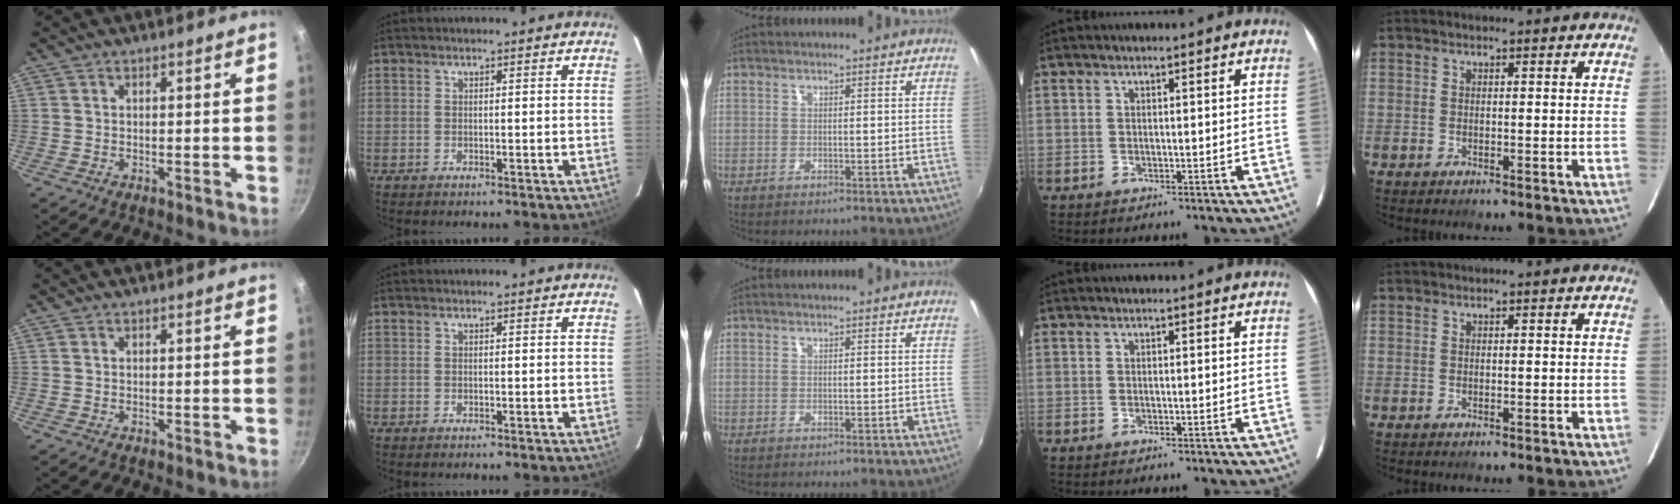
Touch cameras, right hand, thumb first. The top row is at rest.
{}